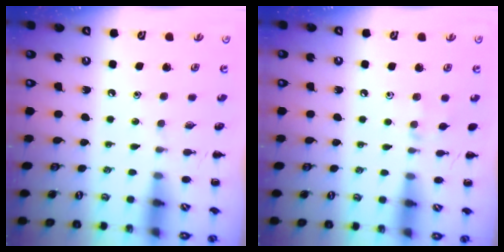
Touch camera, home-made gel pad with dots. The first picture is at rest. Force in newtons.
{"total": 2.9, "press": 2.7, "slide": 1.1}